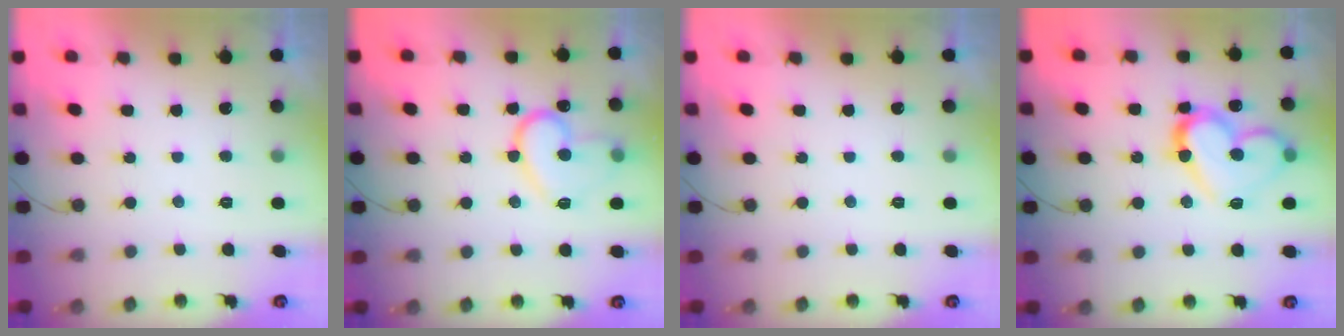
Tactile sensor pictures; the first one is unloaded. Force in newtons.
{"total": 14.5, "press": 14.4, "slide": 1.3}
{"total": 0.0}
{"total": 15.6, "press": 15.5, "slide": 2.0}